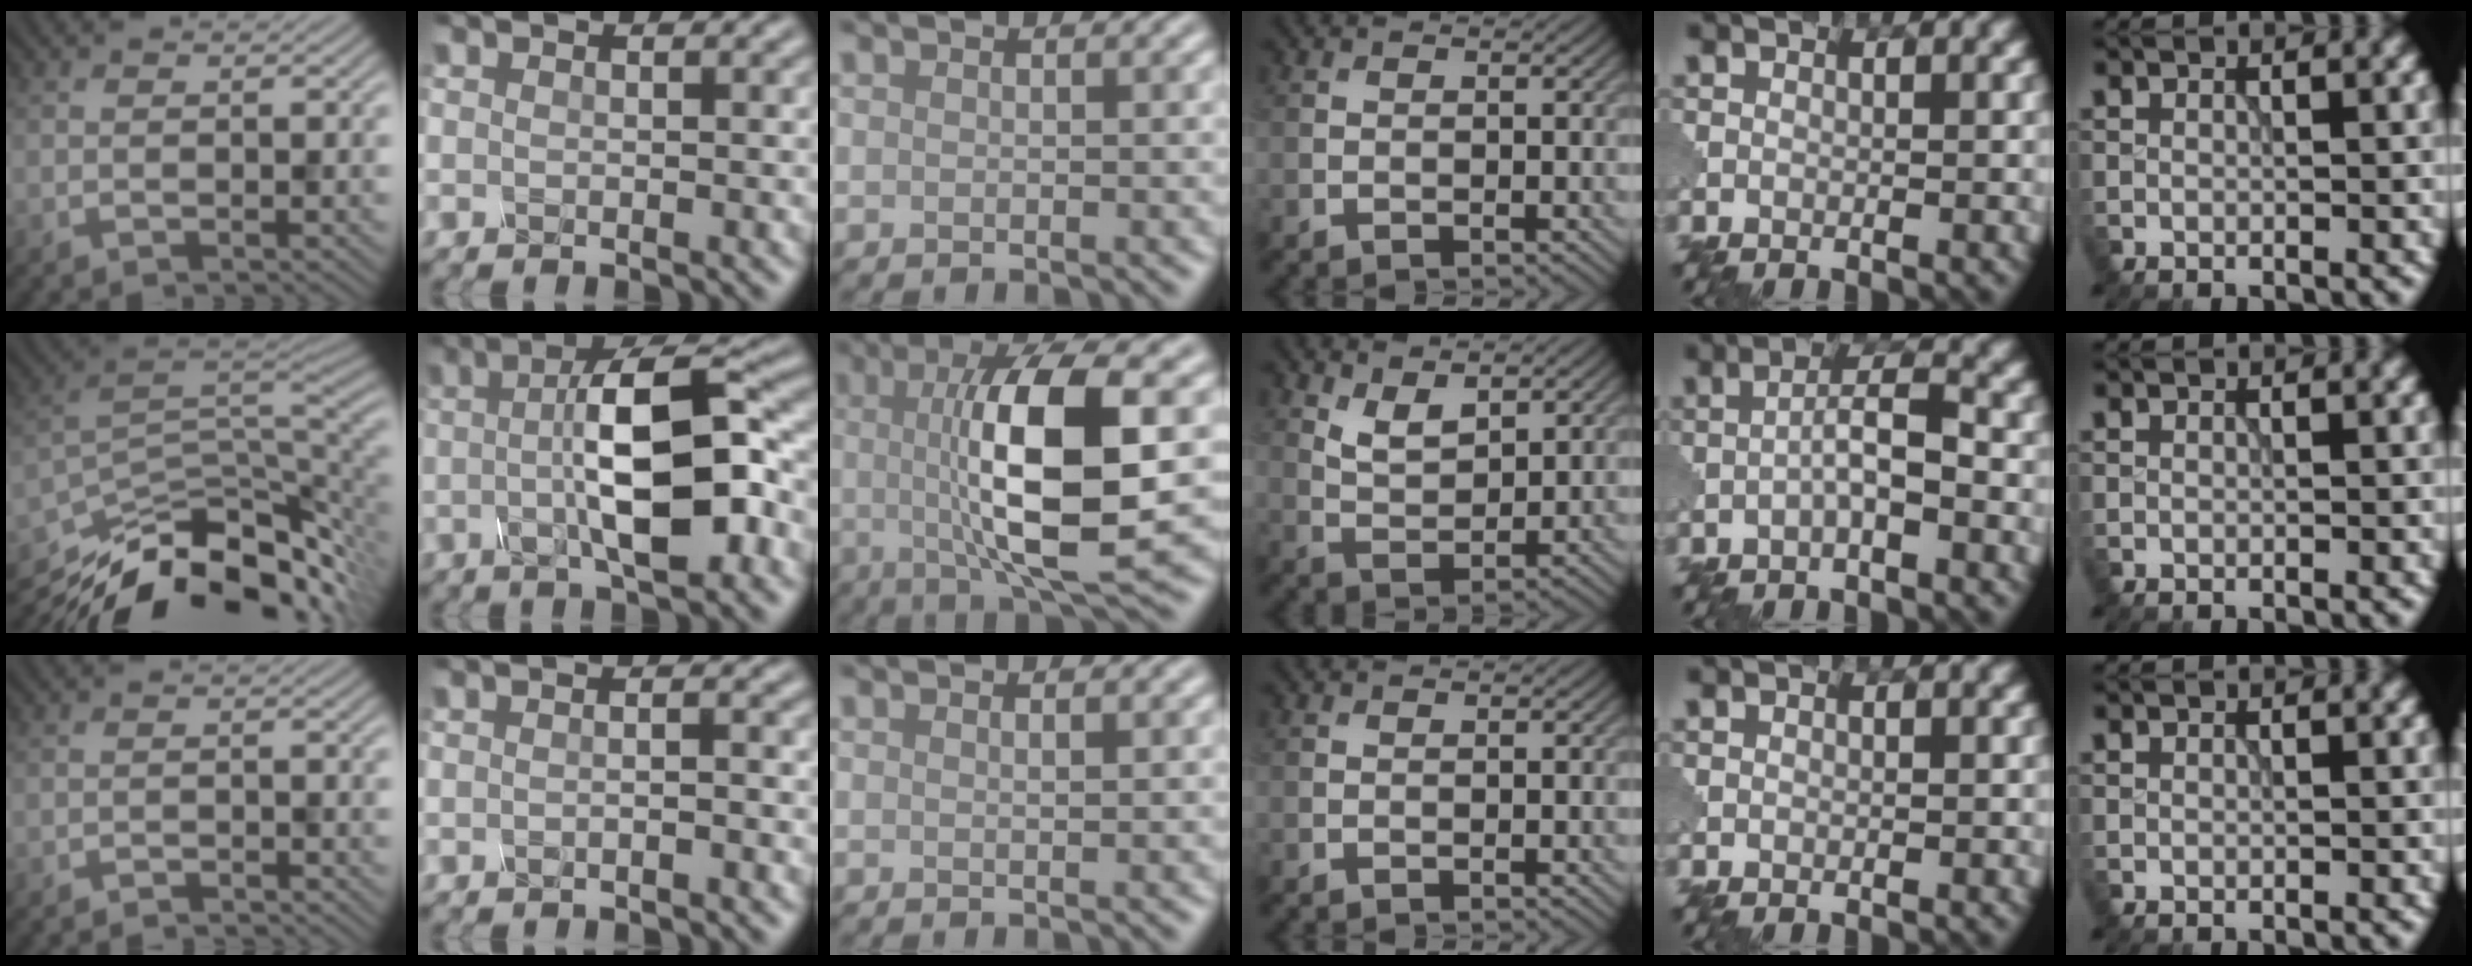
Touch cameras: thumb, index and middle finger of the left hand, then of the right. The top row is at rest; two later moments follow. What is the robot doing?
{"motion": "assemble", "object": "glue stick"}